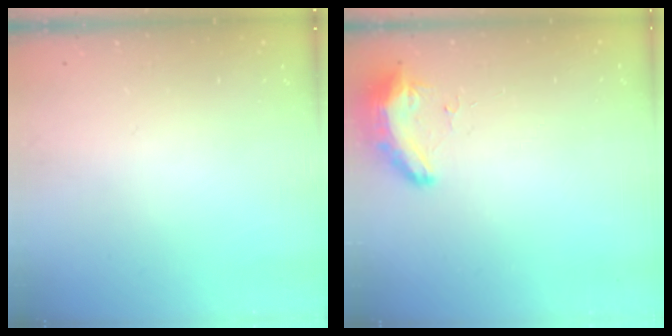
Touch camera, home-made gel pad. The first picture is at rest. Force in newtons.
{"total": 8.3, "press": 8.3, "slide": 0.9}